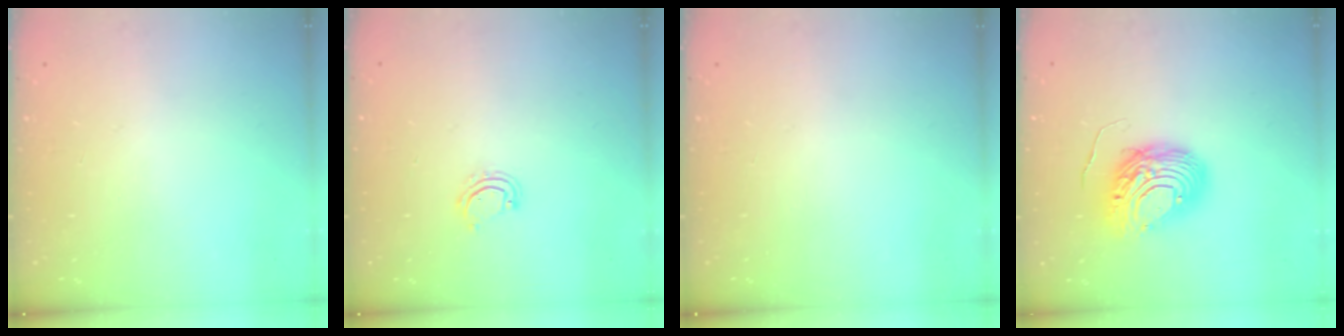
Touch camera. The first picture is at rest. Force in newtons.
{"total": 2.7, "press": 2.7, "slide": 0.2}
{"total": 0.0}
{"total": 10.5, "press": 10.5, "slide": 0.9}